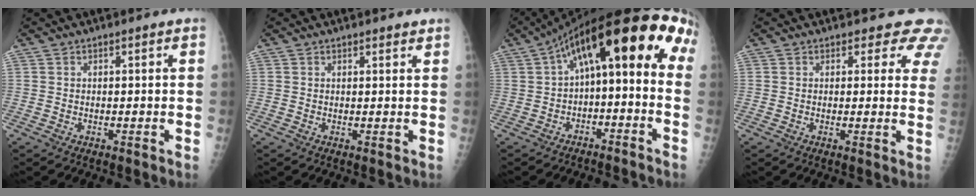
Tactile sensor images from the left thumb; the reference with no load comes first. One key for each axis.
{"total": 1.2, "fx": 1.0, "fy": 0.4, "fz": 0.5, "tx": -0.003, "ty": -0.003, "tz": 0.011}
{"total": 17.7, "fx": 0.6, "fy": 7.4, "fz": 16.1, "tx": -0.214, "ty": 0.077, "tz": 0.004}
{"total": 5.7, "fx": 4.9, "fy": 2.8, "fz": 1.3, "tx": 0.024, "ty": -0.022, "tz": 0.029}